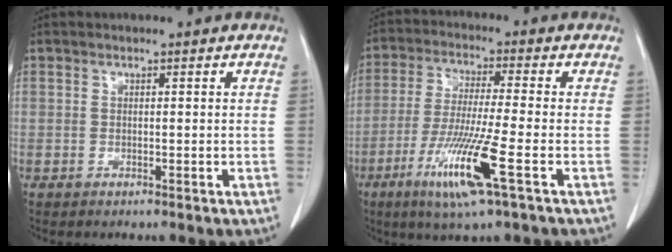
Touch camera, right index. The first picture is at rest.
{"total": 11.5, "force": [-5.0, -0.5, 10.3], "torque": [-0.210, -0.028, -0.096]}